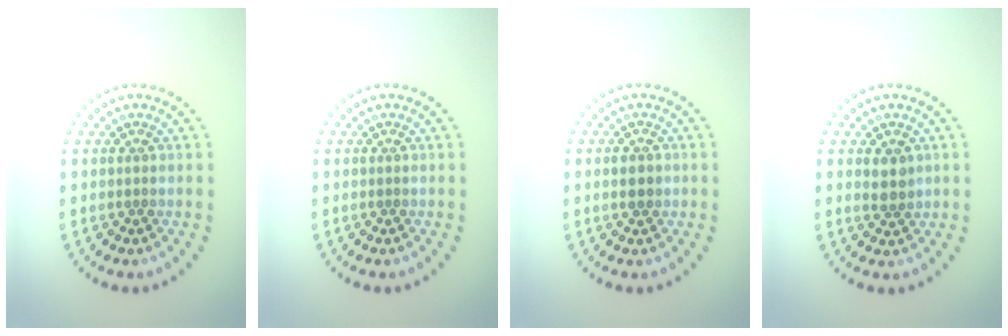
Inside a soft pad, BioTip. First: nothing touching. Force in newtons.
{"total": 0.0}
{"total": 1.9, "press": 1.9, "slide": 0.1}
{"total": 1.8, "press": 1.7, "slide": 0.7}